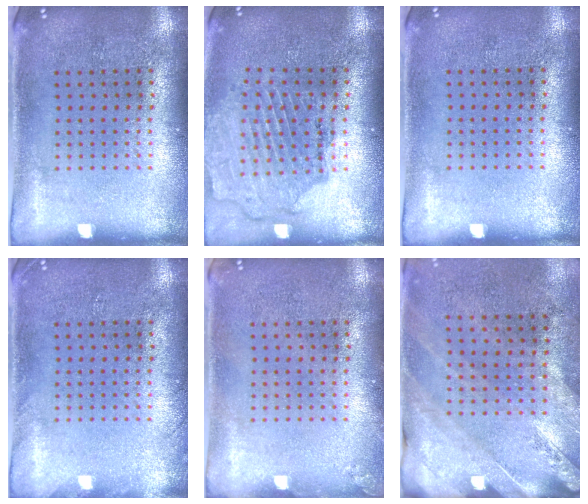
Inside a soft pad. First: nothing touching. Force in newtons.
{"total": 1.6, "press": 1.5, "slide": 0.3}
{"total": 0.0}
{"total": 0.9, "press": 0.8, "slide": 0.2}
{"total": 0.6, "press": 0.6, "slide": 0.0}
{"total": 2.4, "press": 2.0, "slide": 1.3}